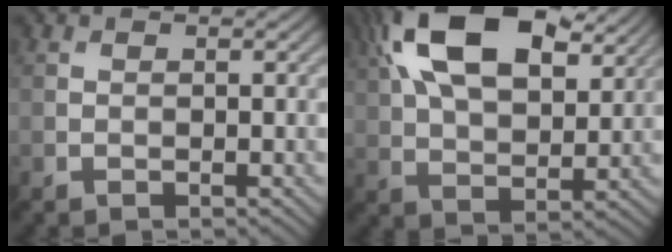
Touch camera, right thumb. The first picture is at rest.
{"total": 17.9, "force": [8.2, 9.3, 12.9], "torque": [-0.252, 0.035, 0.118]}